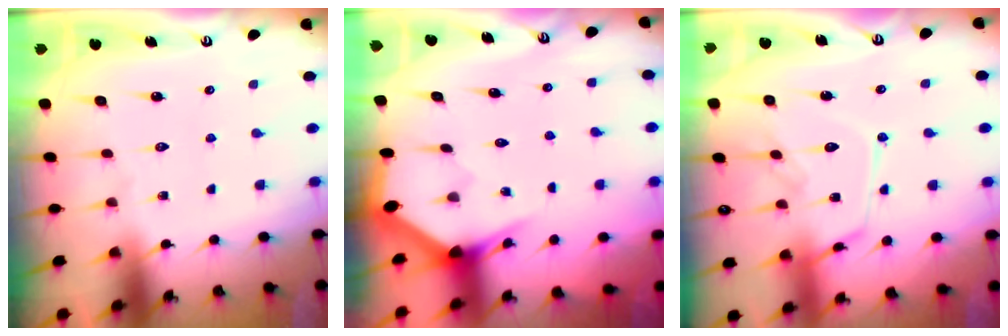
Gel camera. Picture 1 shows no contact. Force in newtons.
{"total": 3.0, "press": 3.0, "slide": 0.1}
{"total": 13.3, "press": 13.2, "slide": 0.9}